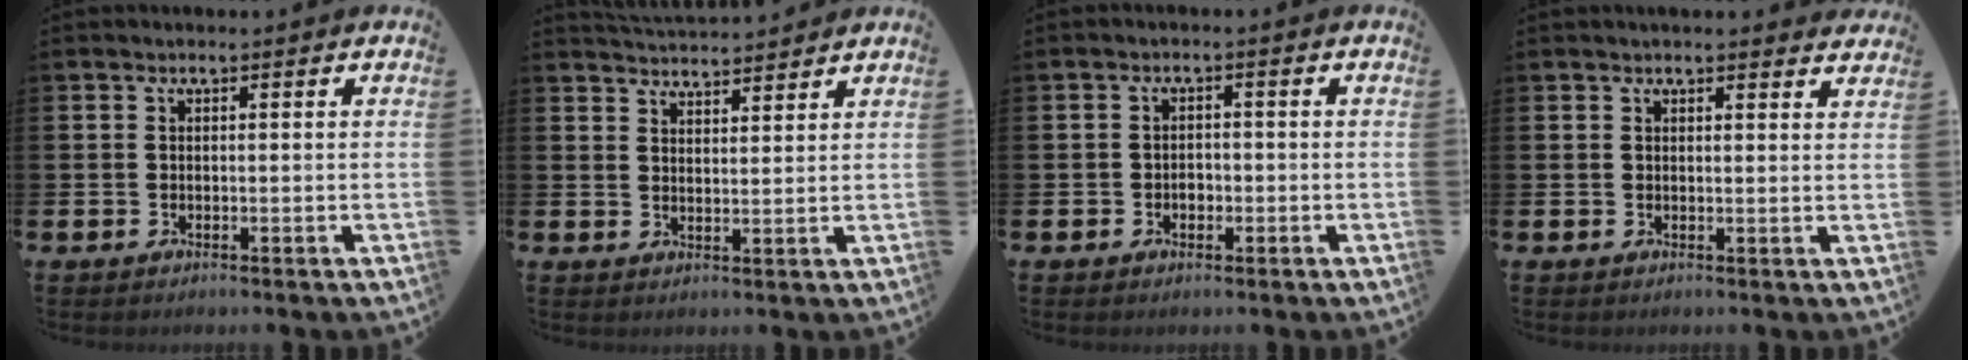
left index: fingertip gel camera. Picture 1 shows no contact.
{"total": 4.0, "force": [3.9, 0.2, -0.1], "torque": [-0.009, -0.023, 0.073]}
{"total": 1.5, "force": [-0.5, 1.2, 0.6], "torque": [-0.014, 0.004, -0.012]}
{"total": 1.8, "force": [1.8, 0.1, 0.0], "torque": [-0.003, -0.006, 0.034]}